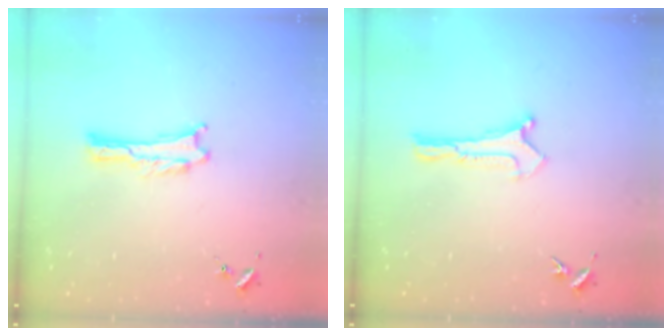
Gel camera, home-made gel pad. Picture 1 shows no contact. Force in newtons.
{"total": 0.0}